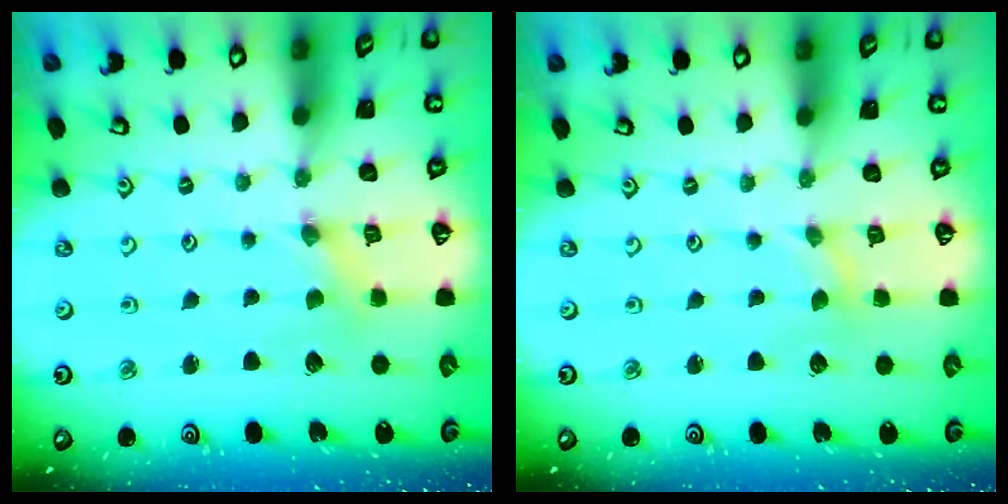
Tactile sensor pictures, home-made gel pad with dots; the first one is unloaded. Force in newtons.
{"total": 0.0}